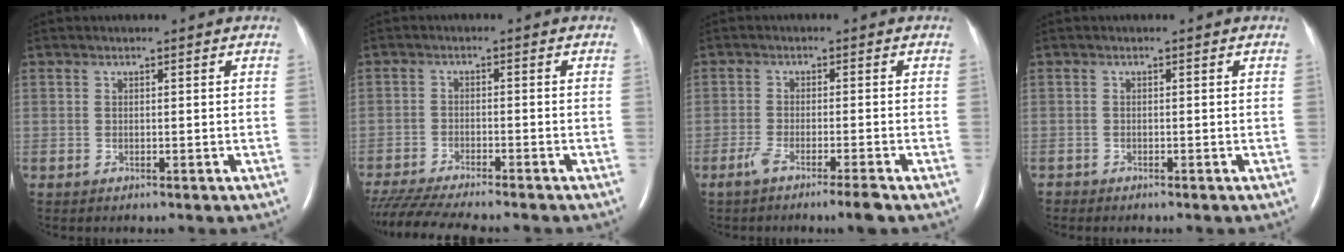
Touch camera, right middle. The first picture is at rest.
{"total": 12.4, "force": [-10.9, 0.7, 5.8], "torque": [-0.089, -0.023, -0.170]}
{"total": 4.3, "force": [-3.0, -0.3, 3.1], "torque": [-0.058, -0.010, -0.057]}
{"total": 0.5, "force": [-0.5, 0.1, -0.1], "torque": [-0.001, -0.001, -0.011]}